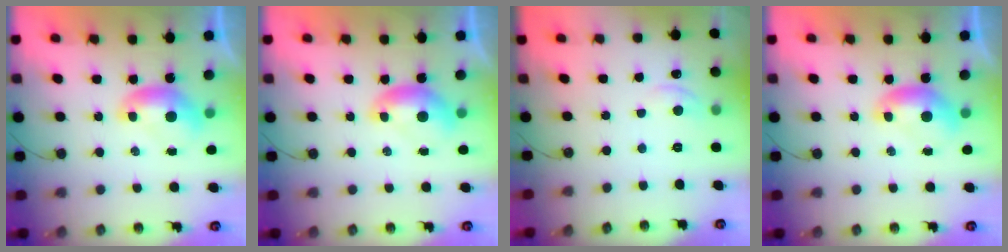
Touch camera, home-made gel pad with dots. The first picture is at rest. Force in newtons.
{"total": 0.0}
{"total": 0.8, "press": 0.2, "slide": 0.8}
{"total": 0.0}